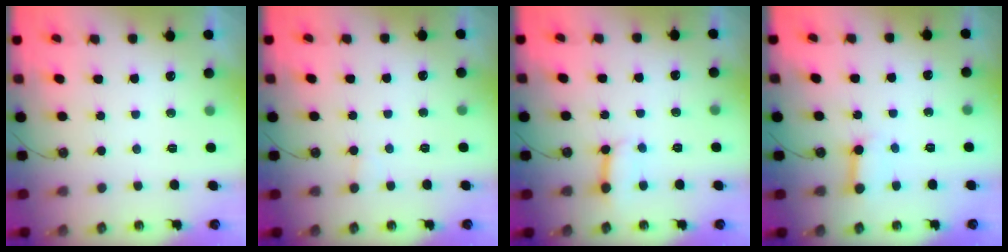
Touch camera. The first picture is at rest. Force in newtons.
{"total": 2.9, "press": 2.9, "slide": 0.2}
{"total": 5.3, "press": 5.2, "slide": 0.6}
{"total": 5.4, "press": 5.4, "slide": 0.6}